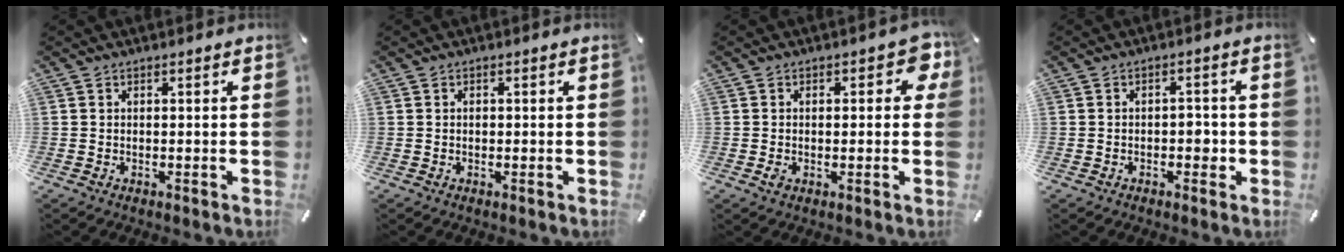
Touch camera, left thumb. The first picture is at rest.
{"total": 0.5, "force": [0.0, 0.5, 0.2], "torque": [-0.008, 0.001, -0.001]}
{"total": 5.3, "force": [1.1, 3.3, 4.1], "torque": [-0.039, -0.002, 0.013]}
{"total": 2.9, "force": [-0.8, 1.8, 2.1], "torque": [-0.030, 0.003, -0.018]}